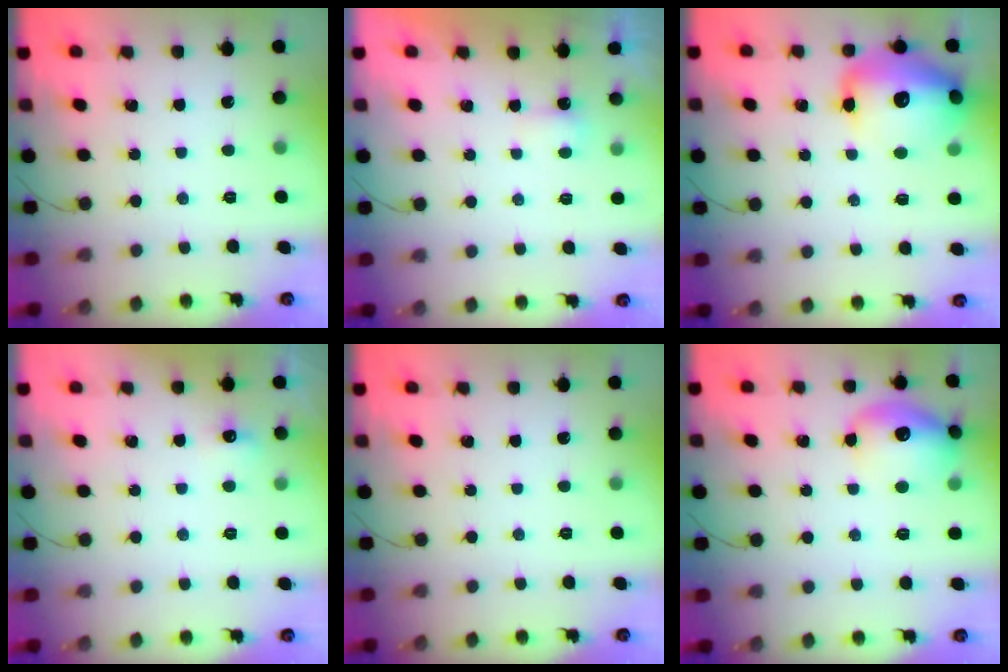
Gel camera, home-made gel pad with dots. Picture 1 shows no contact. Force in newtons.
{"total": 2.8, "press": 2.7, "slide": 0.7}
{"total": 17.4, "press": 17.1, "slide": 3.3}
{"total": 4.4, "press": 4.1, "slide": 1.4}
{"total": 0.0}
{"total": 14.6, "press": 14.5, "slide": 1.3}